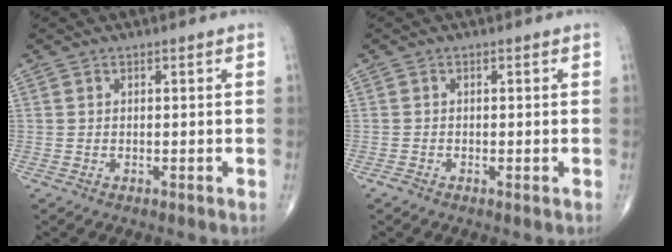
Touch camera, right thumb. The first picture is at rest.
{"total": 0.8, "force": [-0.5, 0.3, 0.5], "torque": [-0.009, -0.002, -0.014]}